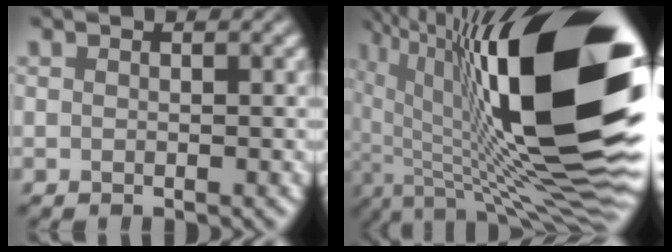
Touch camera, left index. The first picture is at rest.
{"total": 21.9, "force": [3.0, 7.2, 20.5], "torque": [-0.314, 0.022, 0.046]}